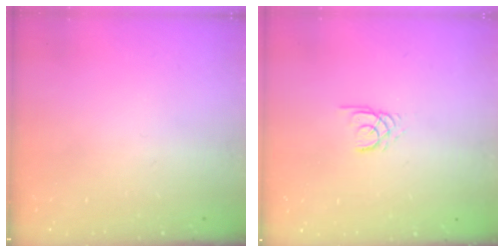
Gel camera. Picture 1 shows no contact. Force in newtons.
{"total": 2.4, "press": 2.4, "slide": 0.1}